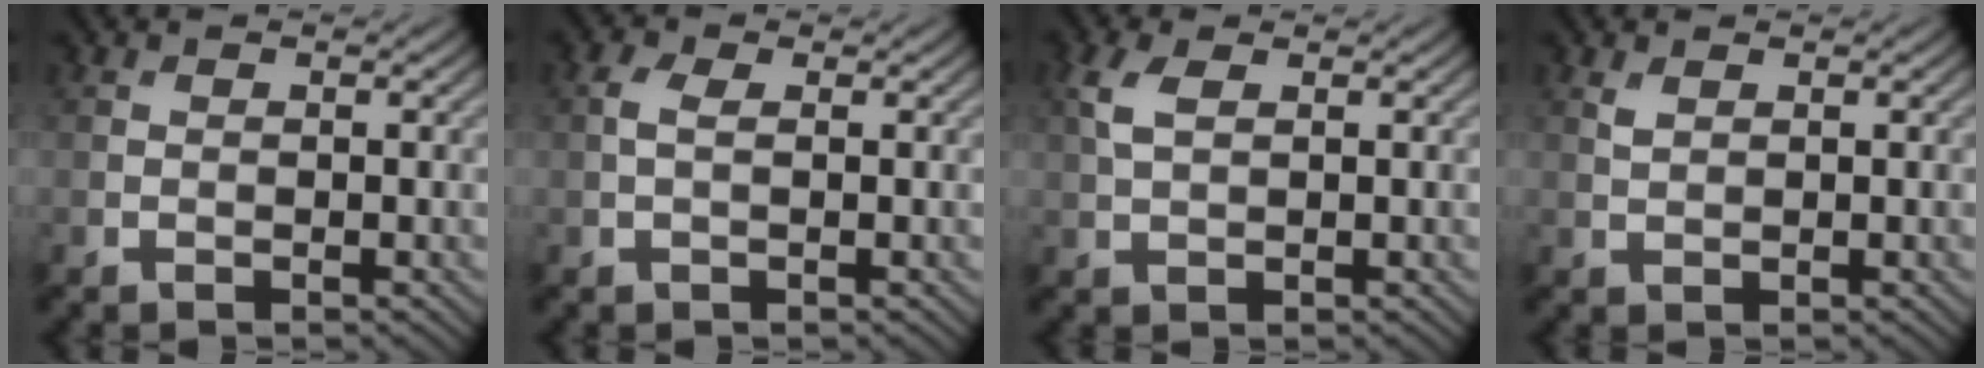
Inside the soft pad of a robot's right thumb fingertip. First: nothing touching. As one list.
[{"total": 1.6, "force": [0.2, 0.9, 1.4], "torque": [-0.036, 0.004, -0.001]}, {"total": 3.2, "force": [1.2, 1.6, 2.5], "torque": [-0.069, 0.007, 0.023]}, {"total": 1.0, "force": [0.7, 0.5, 0.6], "torque": [-0.021, -0.001, 0.017]}]